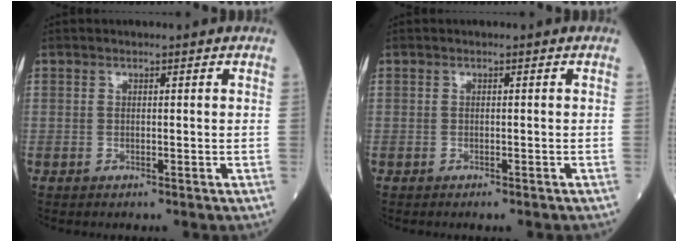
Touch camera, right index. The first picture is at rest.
{"total": 1.1, "force": [-1.0, 0.1, 0.4], "torque": [-0.004, -0.003, -0.013]}